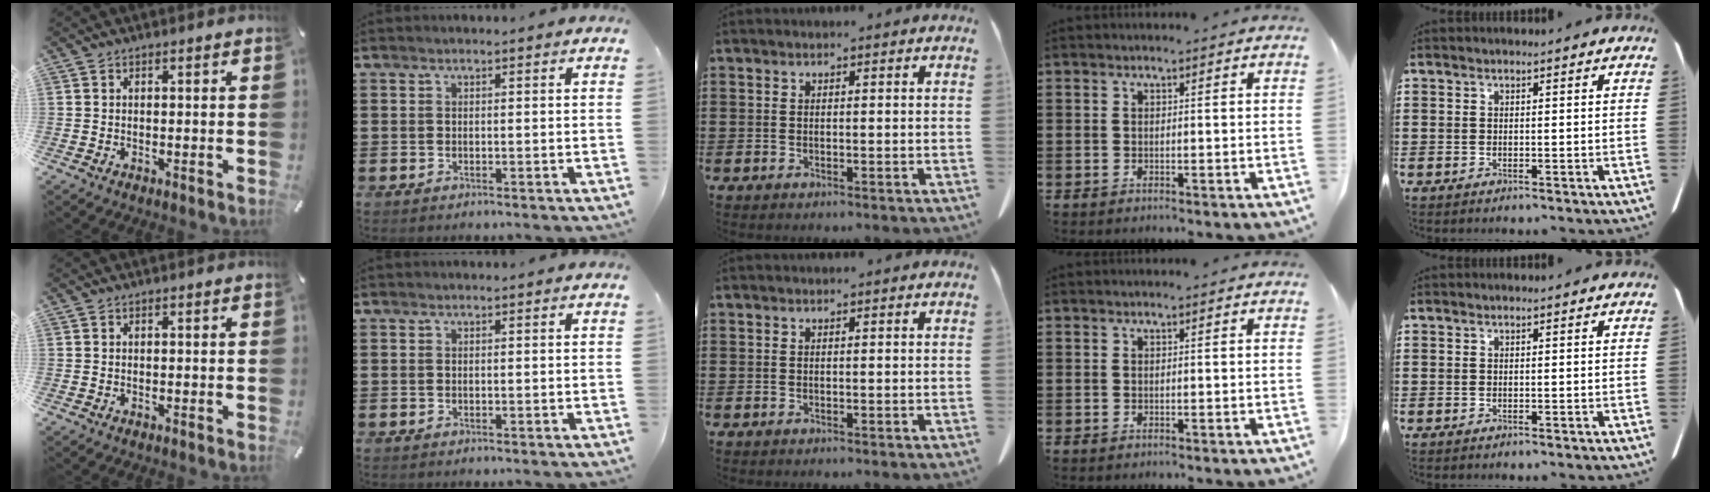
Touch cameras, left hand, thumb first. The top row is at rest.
{}